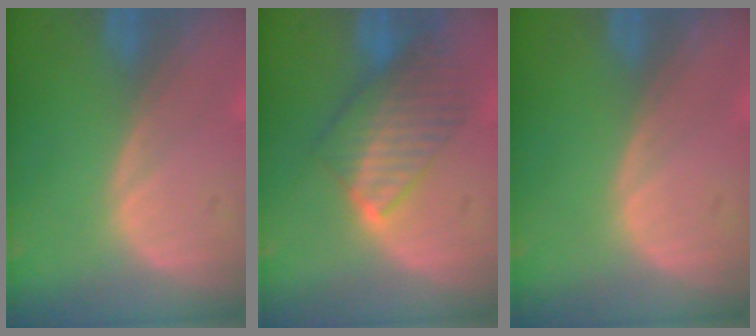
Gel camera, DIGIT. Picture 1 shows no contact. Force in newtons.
{"total": 7.3, "press": 7.1, "slide": 1.8}
{"total": 0.0}